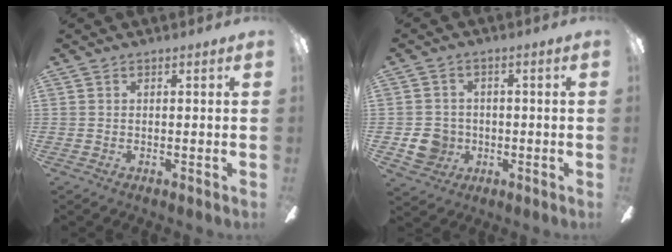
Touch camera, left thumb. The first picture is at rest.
{"total": 6.8, "force": [-1.3, 6.3, 2.3], "torque": [-0.050, 0.011, -0.022]}